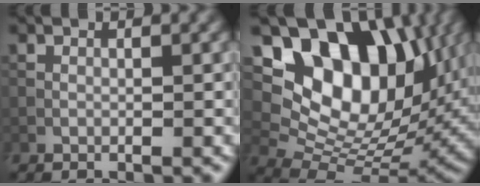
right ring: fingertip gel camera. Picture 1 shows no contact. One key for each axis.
{"total": 14.5, "fx": 6.3, "fy": 9.2, "fz": 9.4, "tx": -0.144, "ty": 0.017, "tz": 0.116}